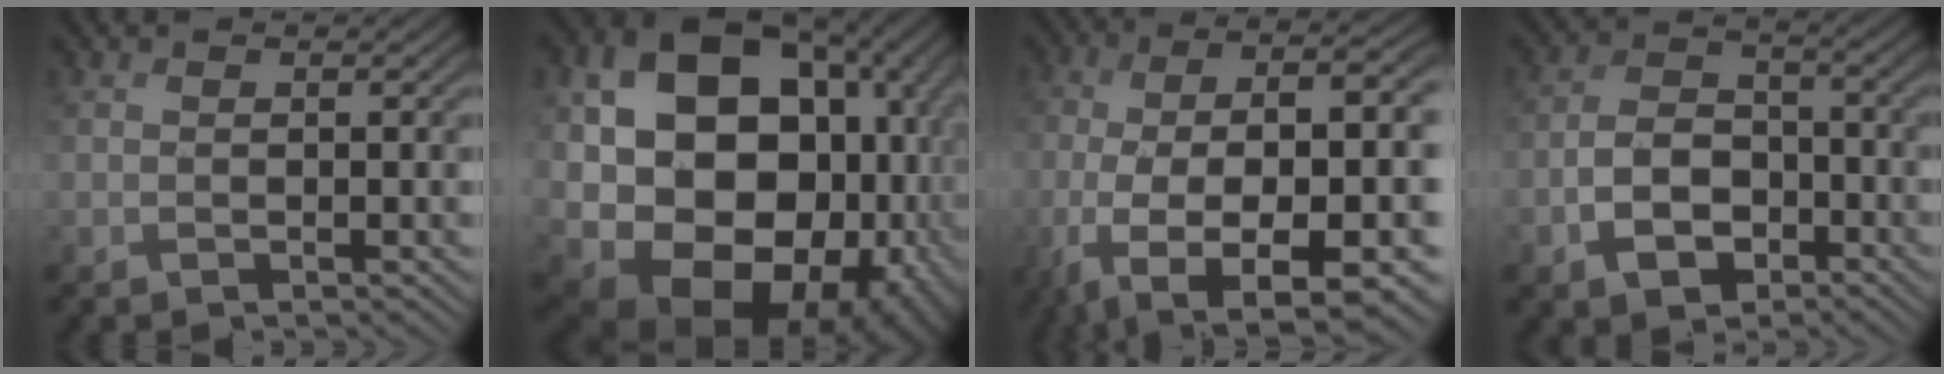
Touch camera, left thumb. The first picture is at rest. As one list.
[{"total": 24.4, "force": [-0.6, 19.1, 15.2], "torque": [-0.300, -0.036, 0.000]}, {"total": 15.7, "force": [-5.2, 5.7, 13.7], "torque": [-0.244, -0.022, -0.050]}, {"total": 6.3, "force": [-3.8, 4.1, 2.9], "torque": [-0.058, 0.000, -0.069]}]